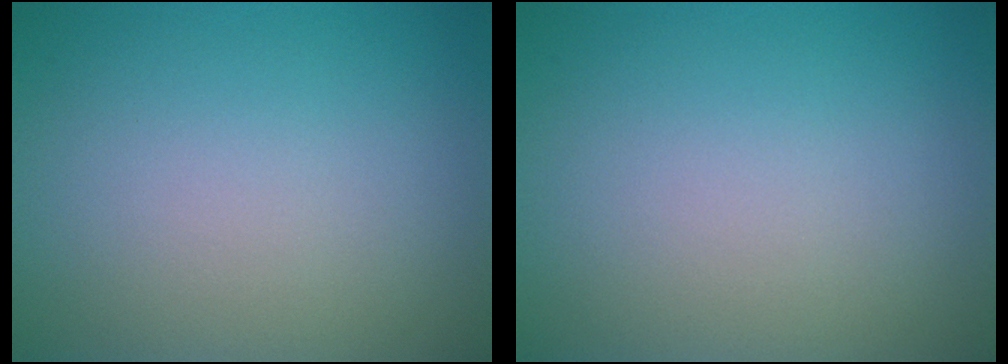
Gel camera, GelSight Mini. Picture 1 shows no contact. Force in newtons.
{"total": 0.0}